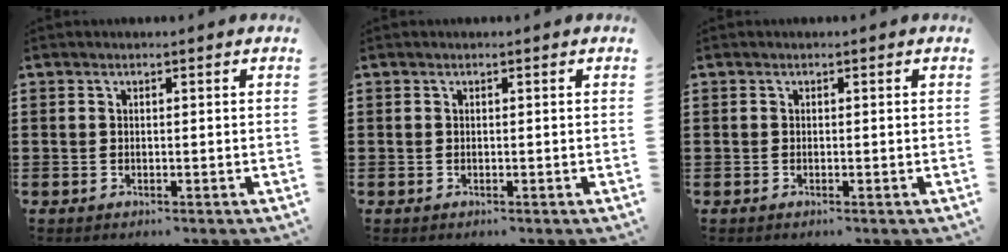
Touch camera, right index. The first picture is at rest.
{"total": 0.0}
{"total": 0.0}